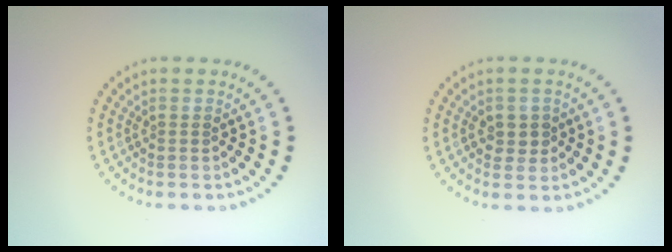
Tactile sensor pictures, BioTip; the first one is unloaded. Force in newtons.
{"total": 1.5, "press": 1.5, "slide": 0.2}